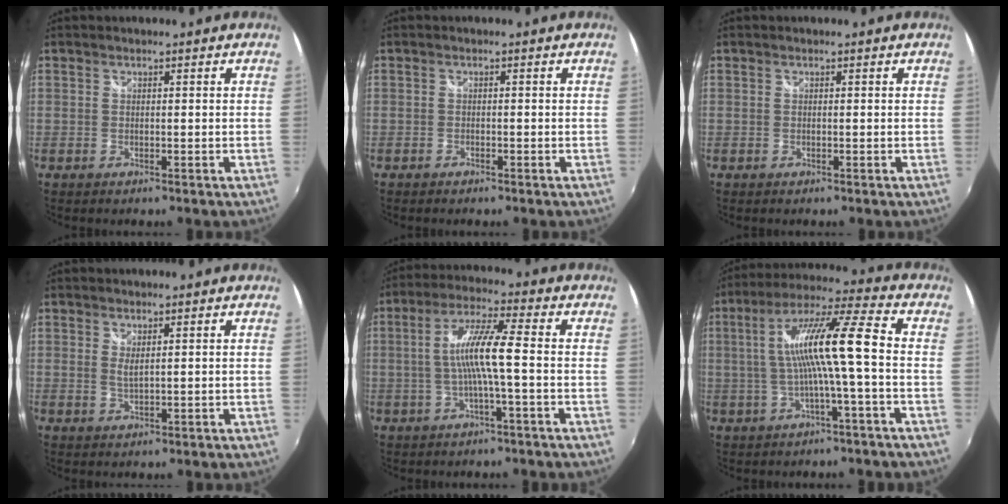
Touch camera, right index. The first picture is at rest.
{"total": 1.1, "force": [-1.0, 0.4, 0.2], "torque": [-0.007, -0.003, -0.019]}
{"total": 0.0}
{"total": 1.4, "force": [0.5, 0.4, 1.2], "torque": [-0.020, -0.004, 0.009]}
{"total": 8.4, "force": [-1.2, -0.2, 8.3], "torque": [-0.169, 0.008, -0.021]}
{"total": 12.1, "force": [-1.1, -0.3, 12.1], "torque": [-0.221, 0.015, -0.012]}